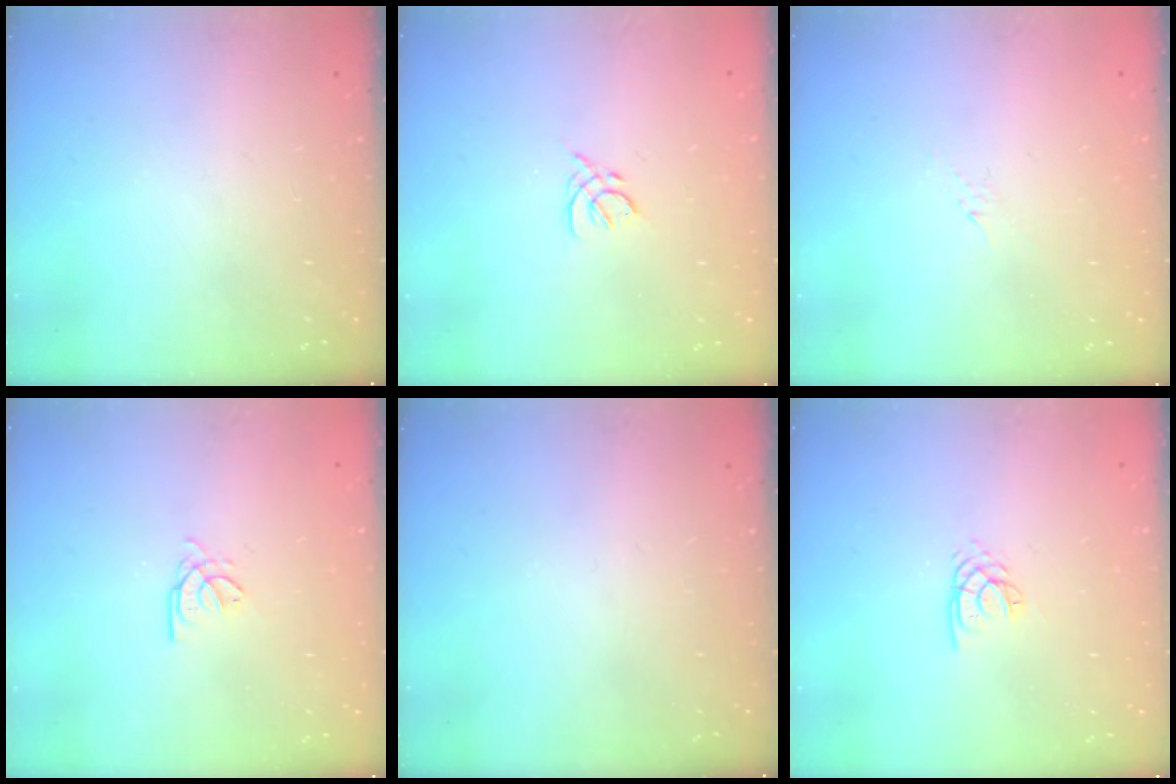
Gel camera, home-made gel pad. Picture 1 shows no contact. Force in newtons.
{"total": 2.0, "press": 1.9, "slide": 0.6}
{"total": 2.8, "press": 2.7, "slide": 0.6}
{"total": 2.4, "press": 2.4, "slide": 0.1}
{"total": 0.0}
{"total": 1.9, "press": 1.8, "slide": 0.3}